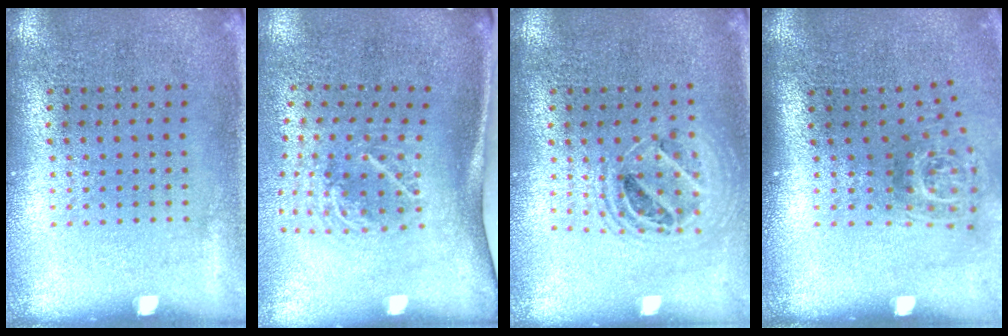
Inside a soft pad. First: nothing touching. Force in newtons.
{"total": 2.0, "press": 1.3, "slide": 1.5}
{"total": 1.5, "press": 1.3, "slide": 0.7}
{"total": 1.8, "press": 1.2, "slide": 1.3}